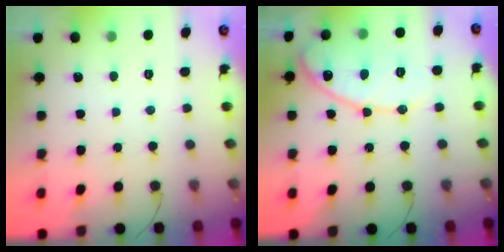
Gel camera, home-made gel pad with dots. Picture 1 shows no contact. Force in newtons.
{"total": 13.4, "press": 13.3, "slide": 1.1}